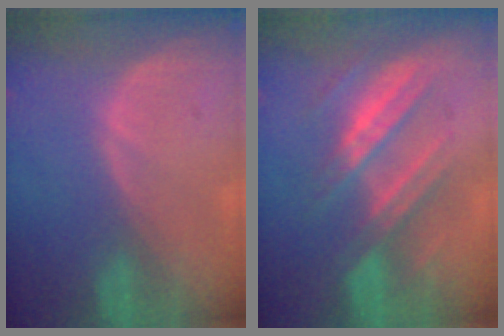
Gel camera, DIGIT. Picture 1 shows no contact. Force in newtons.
{"total": 7.4, "press": 7.3, "slide": 1.0}